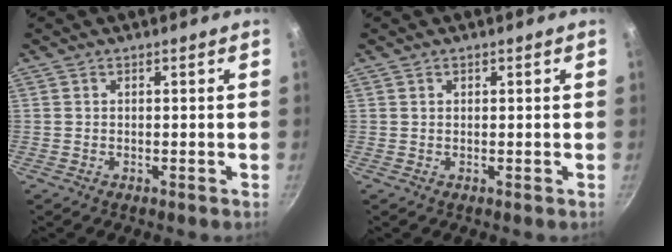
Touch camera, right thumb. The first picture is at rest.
{"total": 0.7, "force": [0.3, 0.4, 0.4], "torque": [-0.006, 0.002, 0.006]}